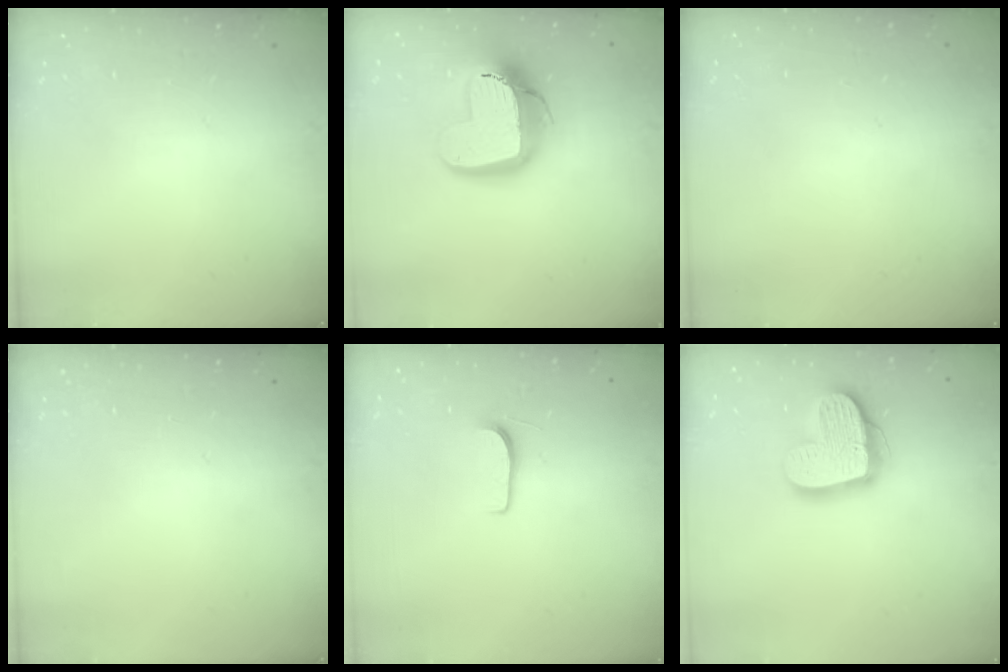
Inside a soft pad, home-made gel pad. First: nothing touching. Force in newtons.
{"total": 16.6, "press": 16.5, "slide": 1.6}
{"total": 0.0}
{"total": 0.0}
{"total": 5.1, "press": 5.1, "slide": 0.6}
{"total": 17.7, "press": 17.7, "slide": 1.5}